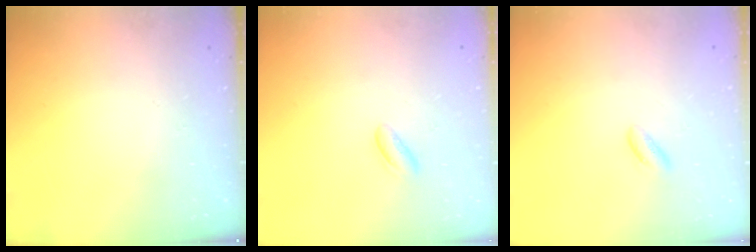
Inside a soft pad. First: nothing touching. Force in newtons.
{"total": 2.0, "press": 2.0, "slide": 0.2}
{"total": 1.9, "press": 1.8, "slide": 0.4}